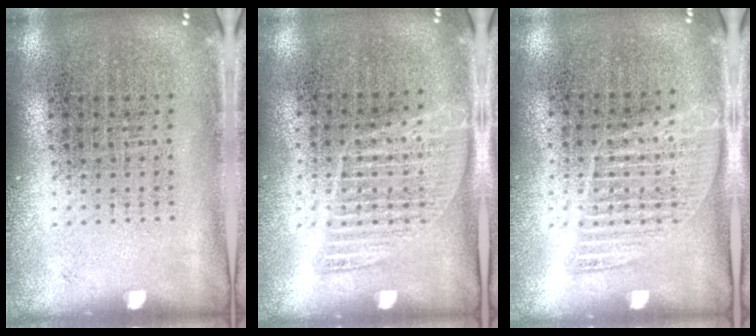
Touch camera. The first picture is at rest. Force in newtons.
{"total": 1.1, "press": 1.0, "slide": 0.5}
{"total": 1.1, "press": 1.0, "slide": 0.5}